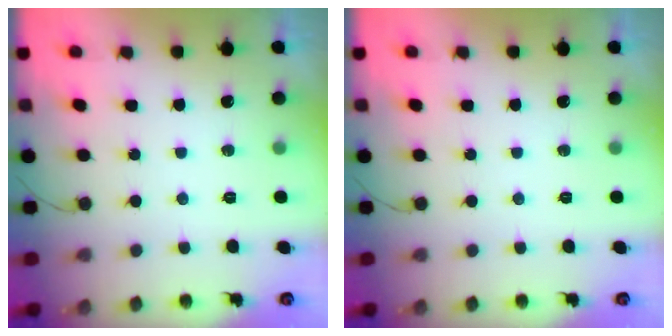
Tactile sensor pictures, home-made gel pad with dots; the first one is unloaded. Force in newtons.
{"total": 0.0}